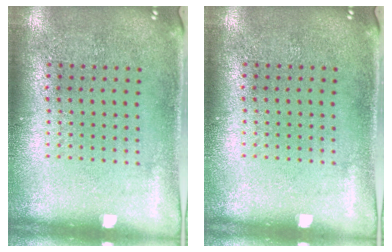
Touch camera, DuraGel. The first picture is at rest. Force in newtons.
{"total": 0.0}